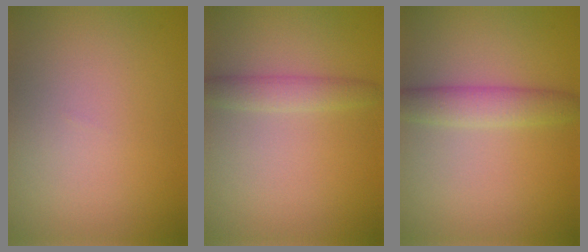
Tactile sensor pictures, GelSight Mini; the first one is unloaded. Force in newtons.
{"total": 1.9, "press": 1.9, "slide": 0.0}
{"total": 2.4, "press": 2.4, "slide": 0.2}